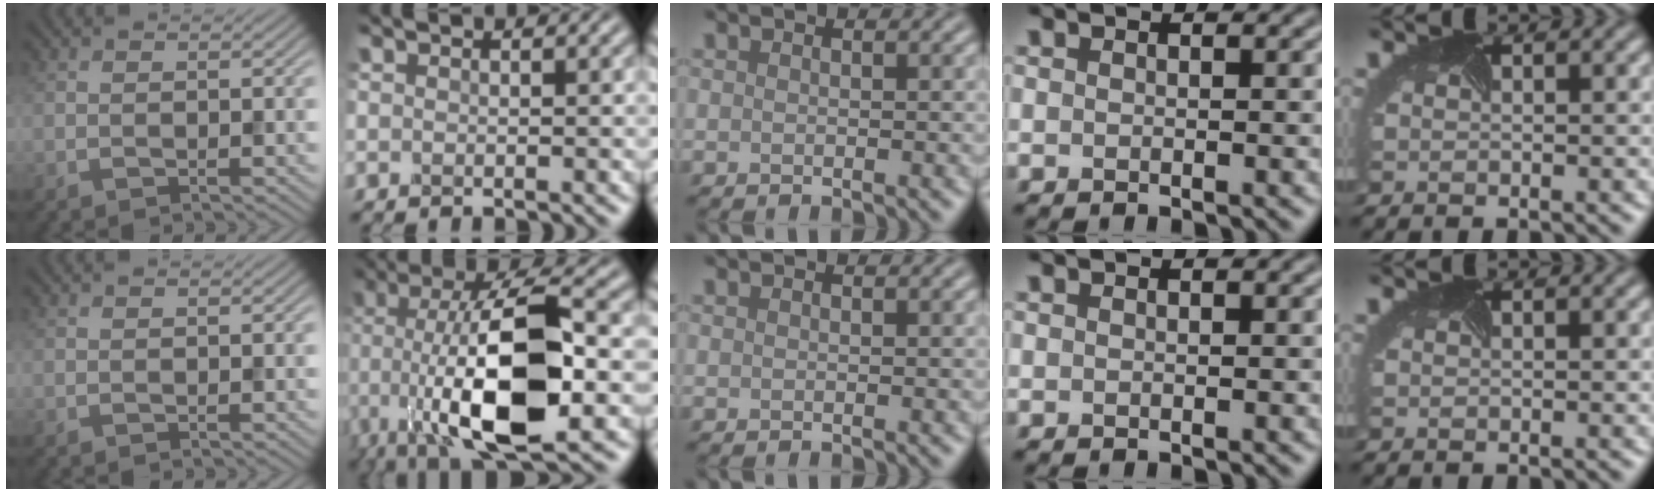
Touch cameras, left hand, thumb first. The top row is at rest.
{"index": {"total": 14.4, "force": [-2.6, 5.5, 13.1], "torque": [-0.237, 0.009, -0.051]}}